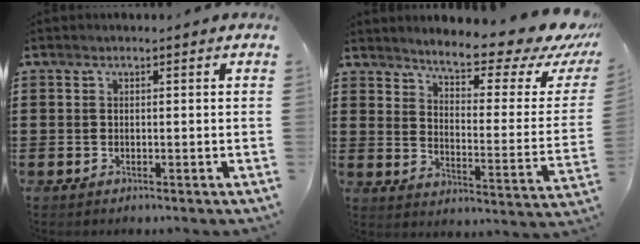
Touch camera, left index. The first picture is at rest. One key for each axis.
{"total": 7.9, "fx": 6.9, "fy": 0.7, "fz": 3.8, "tx": -0.080, "ty": -0.053, "tz": 0.111}